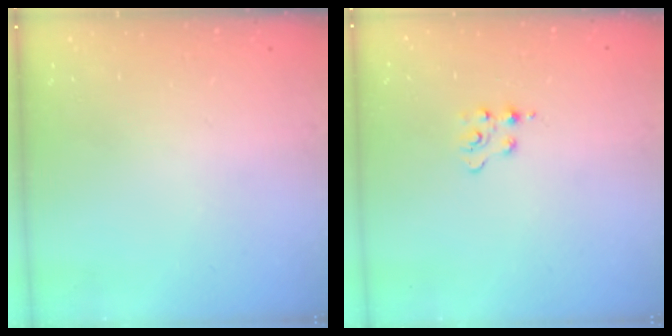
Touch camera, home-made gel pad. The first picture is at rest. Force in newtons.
{"total": 2.4, "press": 2.4, "slide": 0.3}